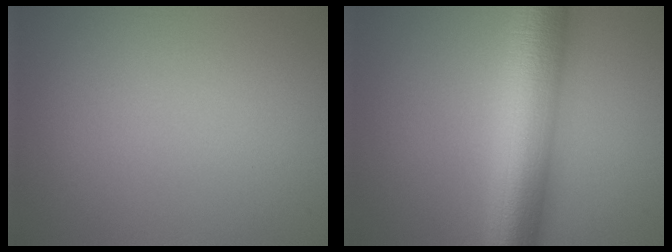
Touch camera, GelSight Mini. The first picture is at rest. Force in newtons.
{"total": 9.9, "press": 9.9, "slide": 0.1}